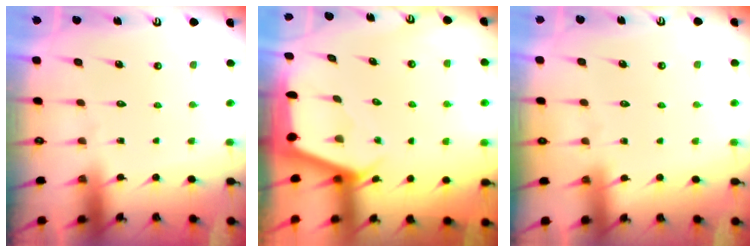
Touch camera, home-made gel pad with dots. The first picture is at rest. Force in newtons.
{"total": 2.5, "press": 2.5, "slide": 0.3}
{"total": 1.6, "press": 1.6, "slide": 0.3}